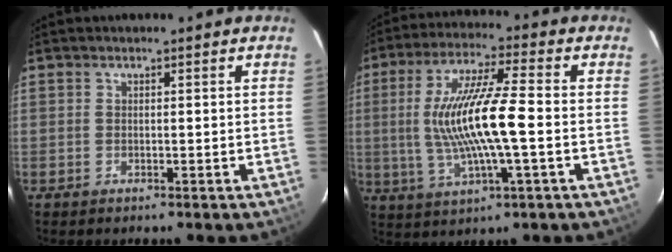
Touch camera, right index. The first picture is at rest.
{"total": 14.4, "force": [-1.0, 1.8, 14.3], "torque": [-0.275, -0.001, -0.015]}